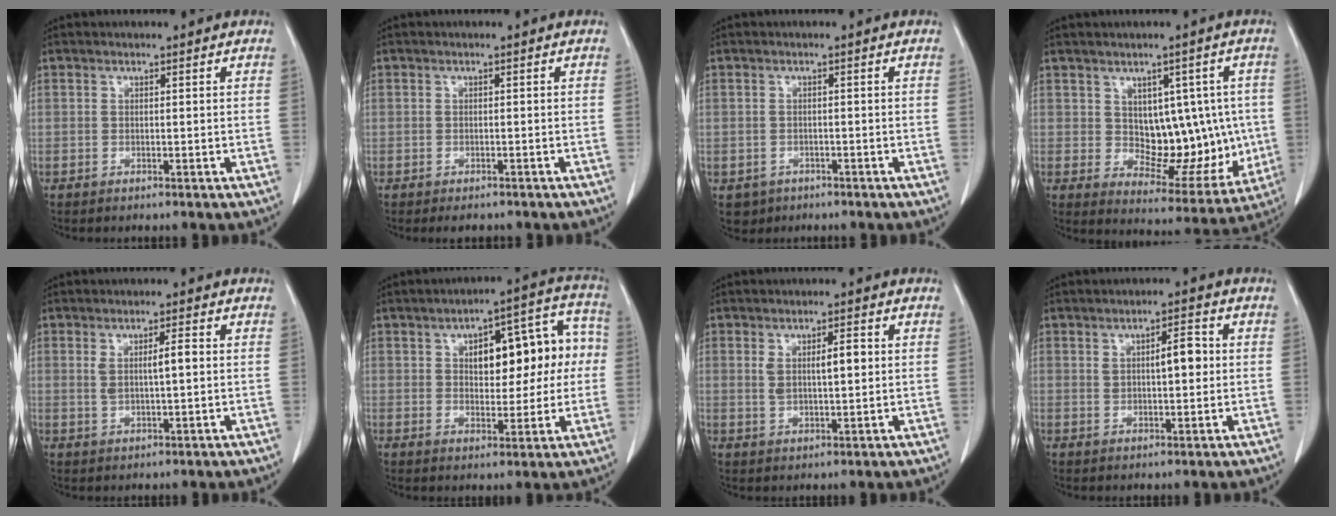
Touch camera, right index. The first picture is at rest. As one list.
[{"total": 2.0, "force": [-1.6, 1.0, 0.6], "torque": [-0.007, -0.001, -0.018]}, {"total": 2.4, "force": [-1.3, 2.0, 0.2], "torque": [-0.003, 0.003, -0.014]}, {"total": 11.6, "force": [0.9, 6.8, 9.4], "torque": [-0.099, 0.014, 0.037]}, {"total": 3.8, "force": [0.7, 0.7, 3.7], "torque": [-0.064, 0.007, 0.017]}, {"total": 13.4, "force": [1.9, 6.0, 11.9], "torque": [-0.150, 0.049, 0.035]}, {"total": 4.8, "force": [1.1, 1.5, 4.5], "torque": [-0.078, 0.009, 0.026]}, {"total": 4.6, "force": [1.0, 1.6, 4.3], "torque": [-0.067, 0.013, 0.020]}]